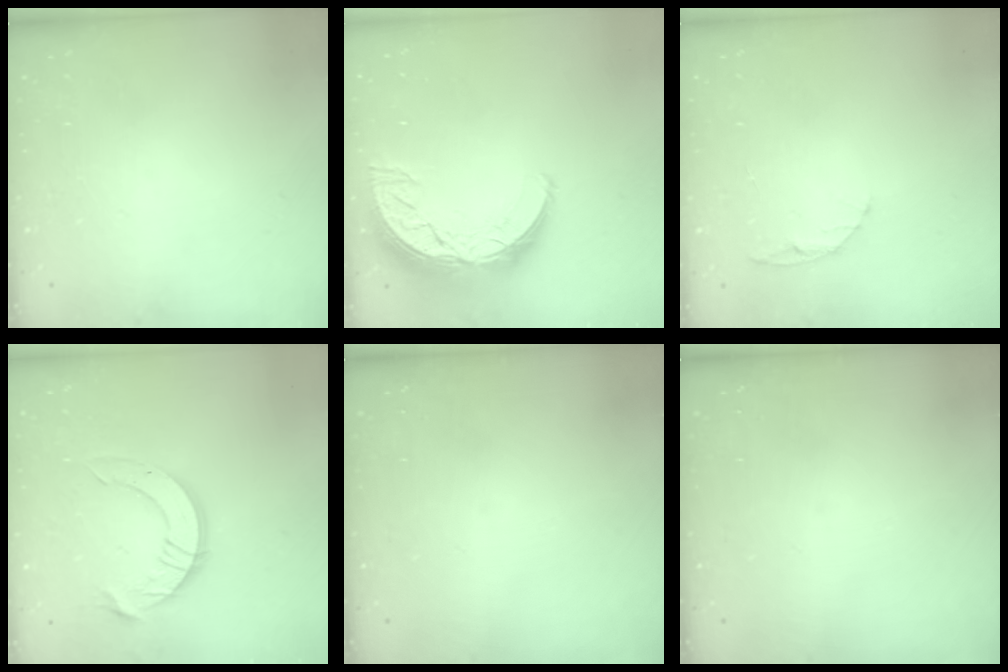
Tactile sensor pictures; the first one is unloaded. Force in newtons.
{"total": 14.7, "press": 14.7, "slide": 1.0}
{"total": 5.7, "press": 5.6, "slide": 0.7}
{"total": 12.6, "press": 12.6, "slide": 1.3}
{"total": 0.0}
{"total": 0.0}